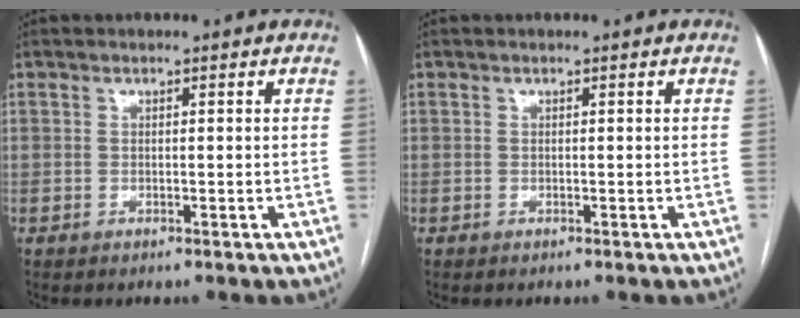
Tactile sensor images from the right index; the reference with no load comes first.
{"total": 0.0}